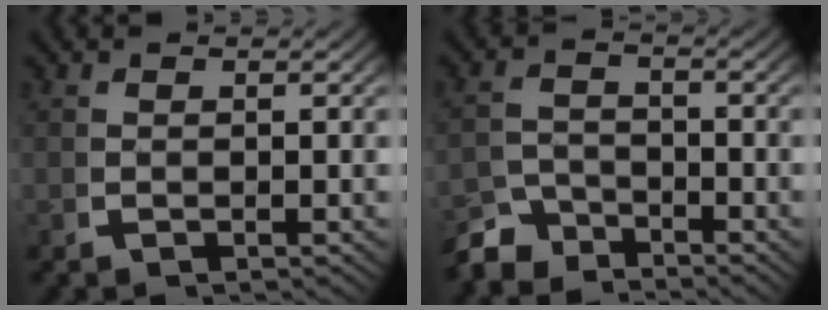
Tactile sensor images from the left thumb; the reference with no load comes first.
{"total": 4.0, "force": [-3.7, 1.2, 0.5], "torque": [0.005, -0.011, -0.071]}